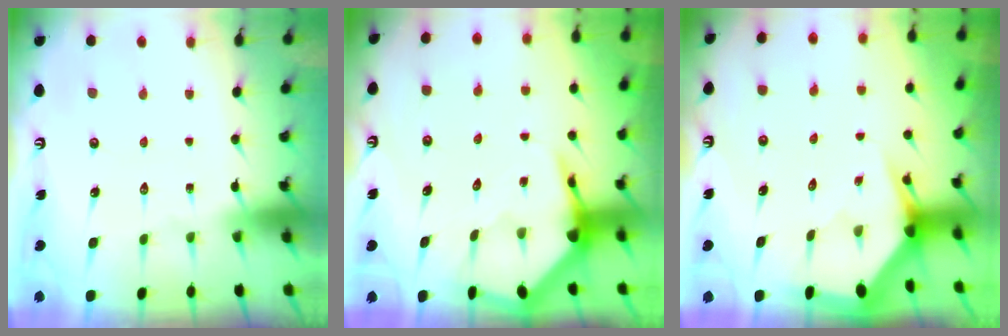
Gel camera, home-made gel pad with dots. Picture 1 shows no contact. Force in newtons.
{"total": 5.4, "press": 5.4, "slide": 0.7}
{"total": 4.4, "press": 4.4, "slide": 0.4}